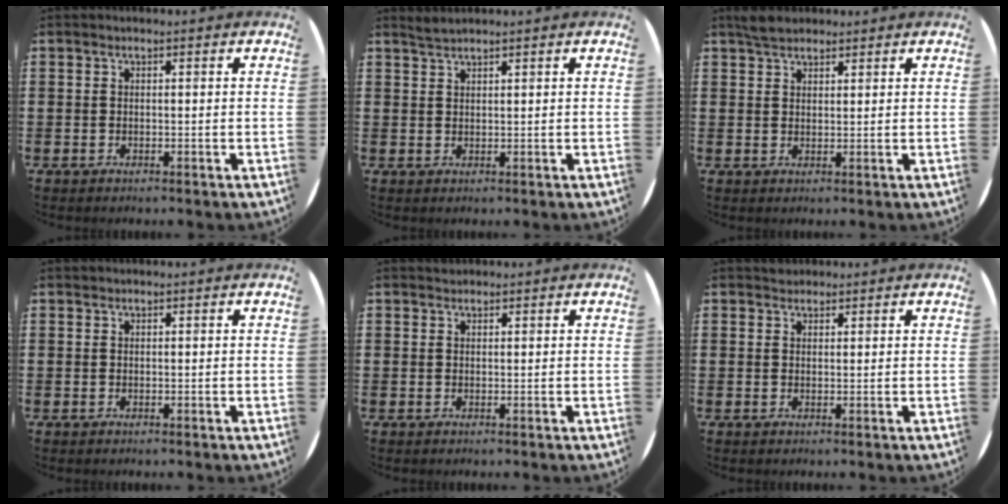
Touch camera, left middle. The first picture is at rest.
{"total": 1.3, "force": [1.3, -0.1, 0.1], "torque": [-0.004, 0.000, 0.025]}
{"total": 2.7, "force": [2.4, 1.0, 0.7], "torque": [-0.010, 0.004, 0.044]}
{"total": 0.0}
{"total": 0.6, "force": [0.5, 0.2, 0.0], "torque": [0.001, 0.003, 0.010]}
{"total": 1.2, "force": [1.1, 0.4, -0.1], "torque": [0.008, -0.001, 0.021]}